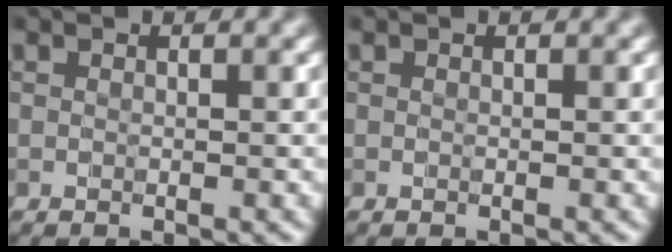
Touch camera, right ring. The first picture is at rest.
{"total": 0.0}